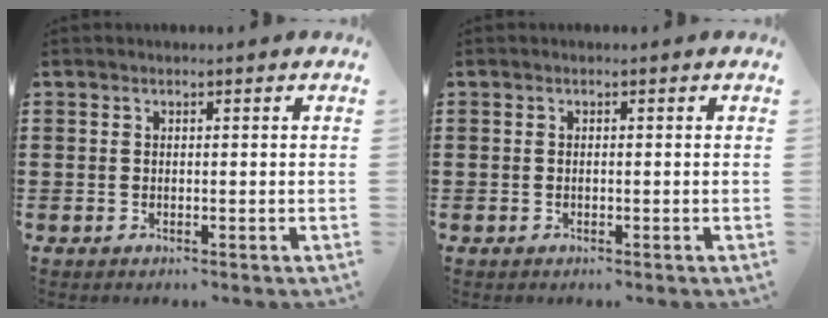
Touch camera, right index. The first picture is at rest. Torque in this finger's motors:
{"motor_torque": [0.04, 0.14, 0.00, 0.00]}